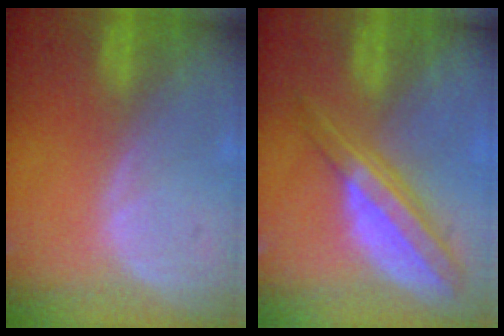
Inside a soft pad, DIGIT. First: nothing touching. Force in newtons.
{"total": 7.8, "press": 6.6, "slide": 4.1}